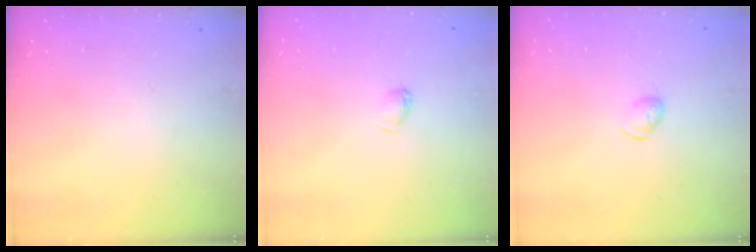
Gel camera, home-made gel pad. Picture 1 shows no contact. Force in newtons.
{"total": 4.1, "press": 4.0, "slide": 0.8}
{"total": 5.4, "press": 5.3, "slide": 1.0}